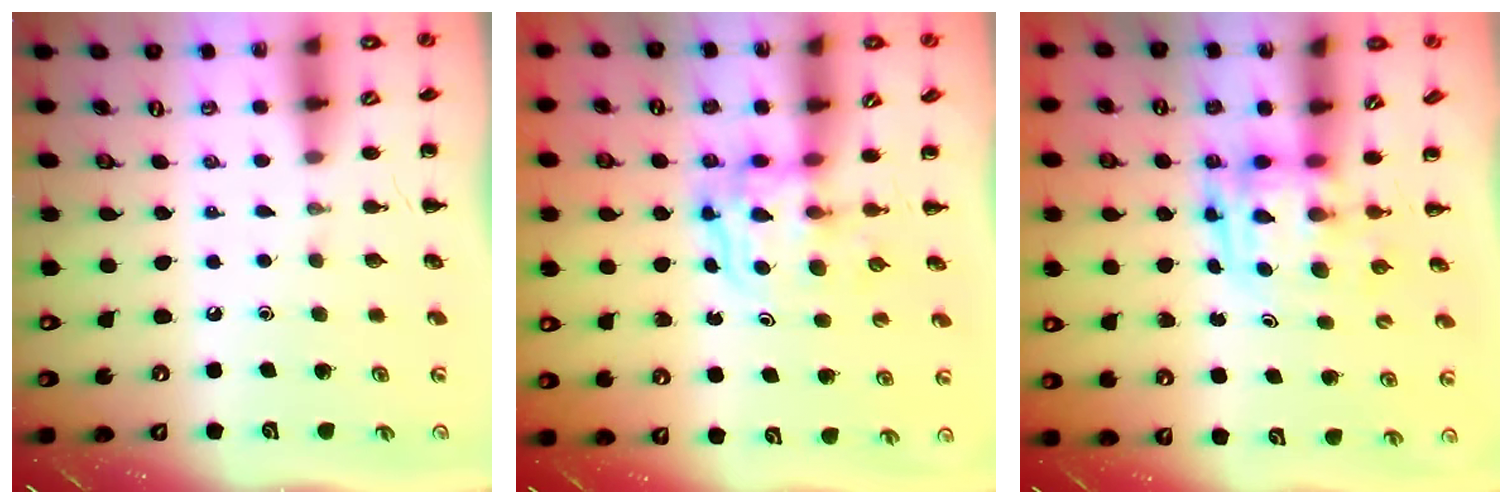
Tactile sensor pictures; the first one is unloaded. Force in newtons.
{"total": 3.6, "press": 3.6, "slide": 0.2}
{"total": 3.9, "press": 3.8, "slide": 0.7}